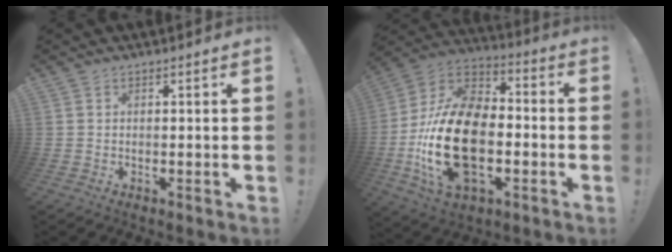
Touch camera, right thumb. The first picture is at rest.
{"total": 26.3, "force": [-5.1, 16.2, 20.0], "torque": [-0.399, 0.029, -0.078]}